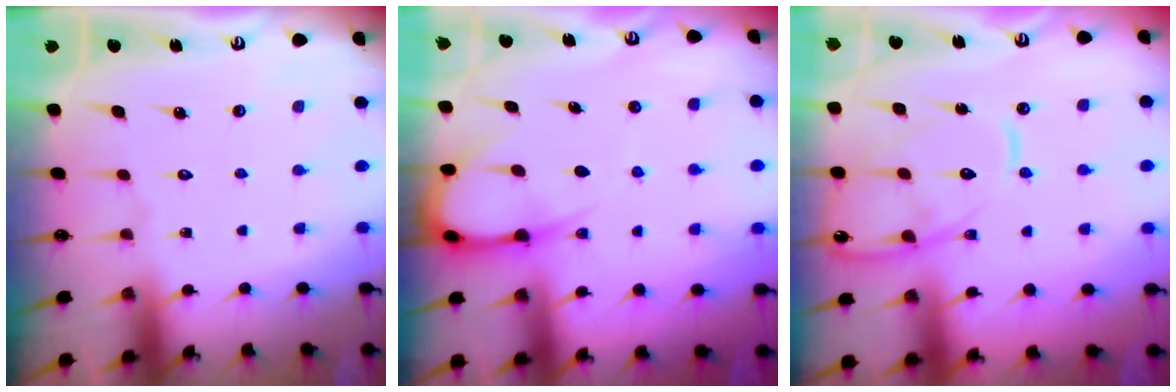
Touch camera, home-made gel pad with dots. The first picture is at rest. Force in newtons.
{"total": 7.7, "press": 7.7, "slide": 0.9}
{"total": 13.6, "press": 13.5, "slide": 1.2}